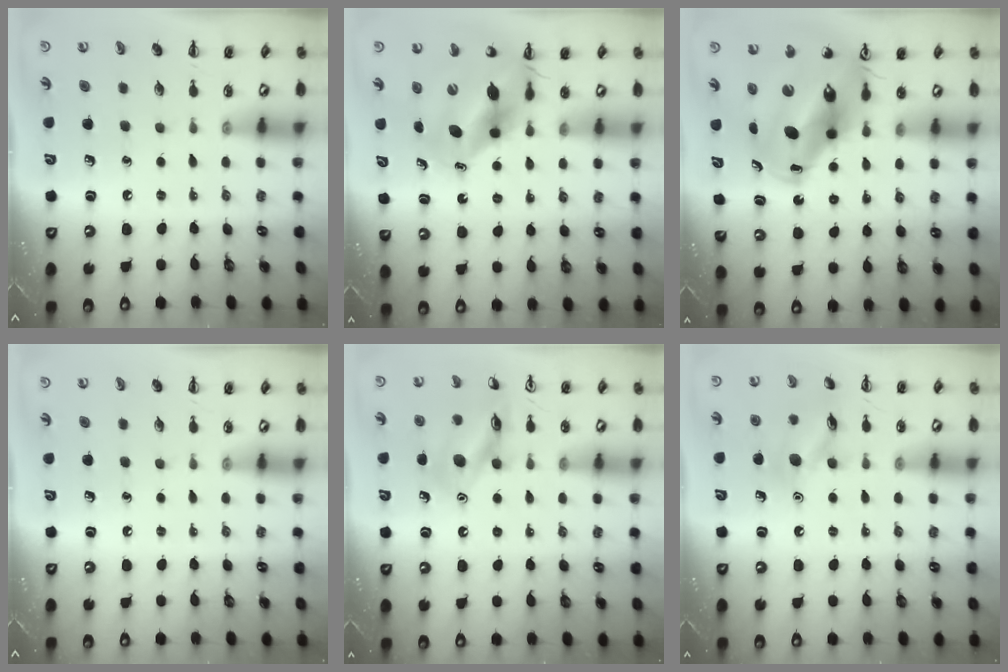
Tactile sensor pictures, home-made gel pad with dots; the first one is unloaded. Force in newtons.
{"total": 10.6, "press": 10.2, "slide": 3.0}
{"total": 16.7, "press": 15.9, "slide": 5.1}
{"total": 0.0}
{"total": 13.3, "press": 13.3, "slide": 0.9}
{"total": 11.0, "press": 11.0, "slide": 0.5}